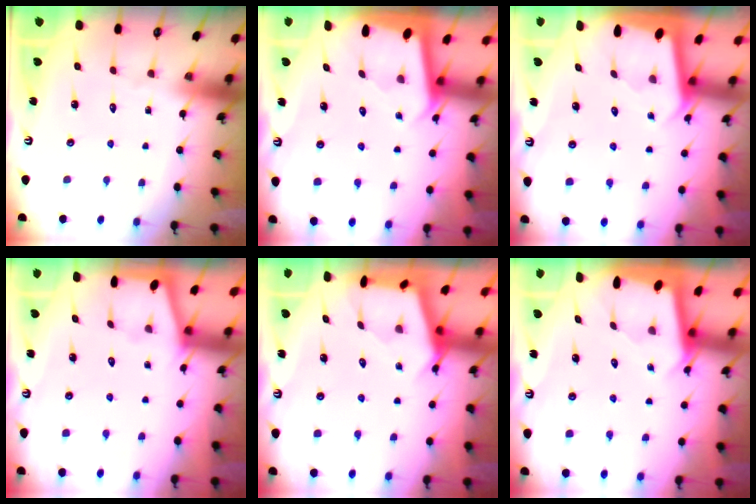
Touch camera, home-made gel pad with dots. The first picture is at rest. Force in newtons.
{"total": 1.9, "press": 1.9, "slide": 0.1}
{"total": 1.9, "press": 1.9, "slide": 0.1}
{"total": 1.1, "press": 1.1, "slide": 0.3}
{"total": 2.9, "press": 2.9, "slide": 0.4}
{"total": 1.7, "press": 1.7, "slide": 0.1}